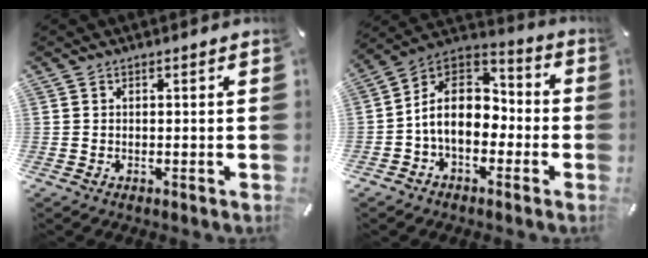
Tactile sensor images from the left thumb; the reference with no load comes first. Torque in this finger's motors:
{"motor_torque": [1.81, 3.10, 0.85, -0.48, 0.29]}